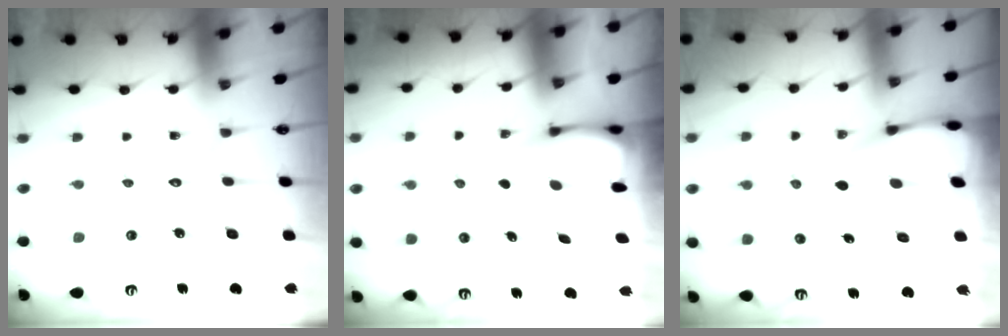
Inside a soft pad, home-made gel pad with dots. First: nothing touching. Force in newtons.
{"total": 3.4, "press": 3.4, "slide": 0.3}
{"total": 8.2, "press": 8.2, "slide": 0.9}